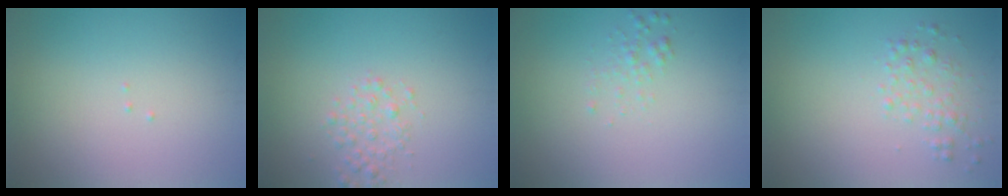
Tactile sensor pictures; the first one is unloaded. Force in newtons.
{"total": 1.8, "press": 1.8, "slide": 0.1}
{"total": 1.0, "press": 1.0, "slide": 0.0}
{"total": 1.7, "press": 1.7, "slide": 0.1}